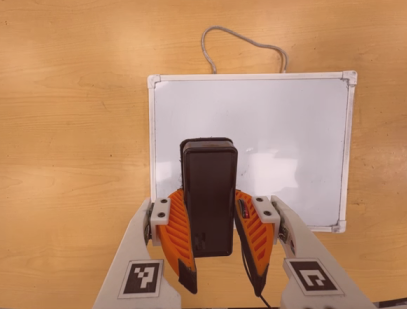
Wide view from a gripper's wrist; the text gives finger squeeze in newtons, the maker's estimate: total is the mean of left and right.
{"total": 7.6, "left": 6.7, "right": 8.6}